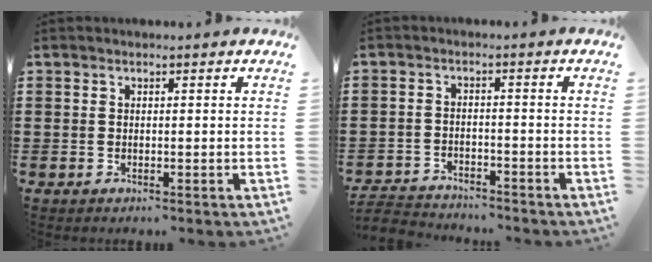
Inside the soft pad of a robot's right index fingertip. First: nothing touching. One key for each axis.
{"total": 3.5, "fx": -3.5, "fy": 0.4, "fz": 0.0, "tx": -0.012, "ty": -0.002, "tz": -0.078}